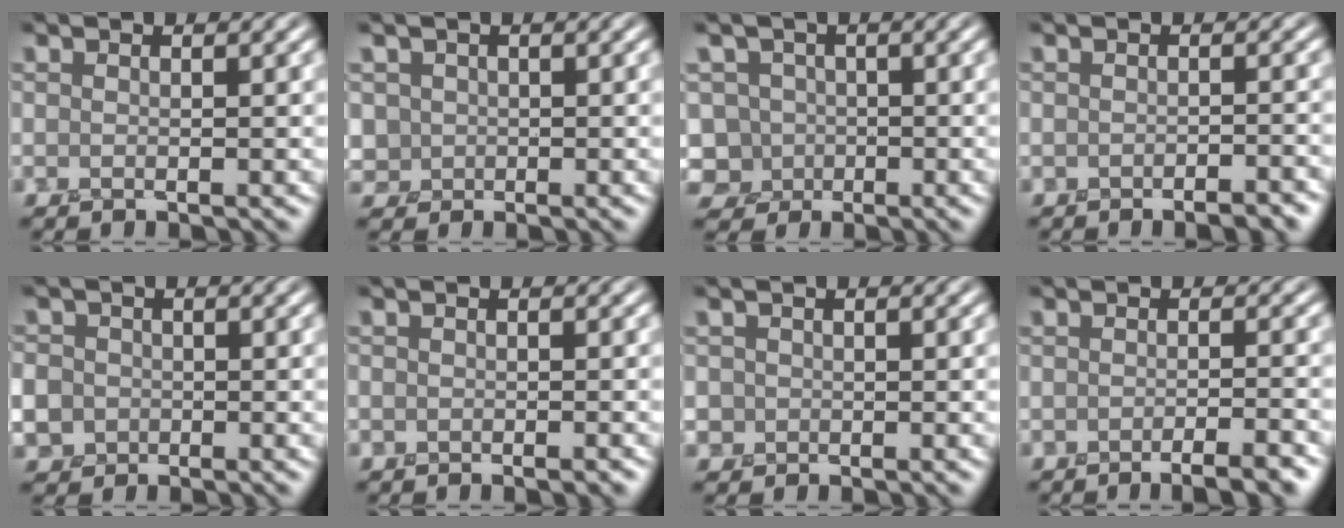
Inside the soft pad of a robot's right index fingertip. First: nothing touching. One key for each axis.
{"total": 1.5, "fx": 0.5, "fy": 1.4, "fz": -0.4, "tx": 0.019, "ty": 0.004, "tz": 0.013}
{"total": 4.1, "fx": -0.1, "fy": 4.0, "fz": 0.7, "tx": 0.007, "ty": 0.029, "tz": -0.022}
{"total": 2.0, "fx": -1.6, "fy": 0.4, "fz": 1.1, "tx": -0.009, "ty": 0.005, "tz": -0.020}
{"total": 5.6, "fx": -1.4, "fy": 5.2, "fz": 1.5, "tx": -0.043, "ty": -0.001, "tz": -0.055}
{"total": 0.9, "fx": -0.5, "fy": 0.7, "fz": 0.3, "tx": 0.003, "ty": 0.000, "tz": -0.005}
{"total": 1.7, "fx": 0.0, "fy": 1.6, "fz": -0.1, "tx": 0.015, "ty": 0.008, "tz": -0.001}
{"total": 3.3, "fx": -2.2, "fy": 0.7, "fz": 2.3, "tx": -0.018, "ty": 0.008, "tz": -0.034}